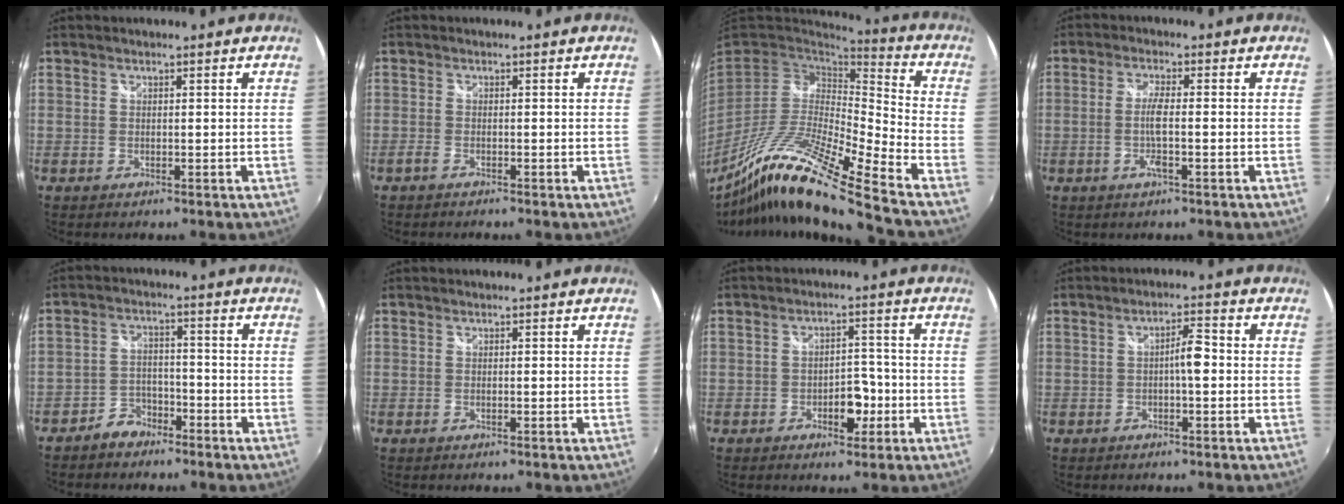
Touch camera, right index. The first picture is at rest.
{"total": 1.4, "force": [-1.2, 0.2, 0.6], "torque": [-0.017, -0.003, -0.026]}
{"total": 20.1, "force": [-14.2, 0.6, 14.2], "torque": [-0.257, -0.042, -0.270]}
{"total": 4.0, "force": [-1.3, 0.1, 3.8], "torque": [-0.074, -0.005, -0.024]}
{"total": 5.1, "force": [-4.1, 2.9, 0.9], "torque": [-0.032, 0.014, -0.072]}
{"total": 0.0}
{"total": 5.1, "force": [-2.2, 3.0, 3.5], "torque": [-0.059, 0.003, -0.027]}
{"total": 3.6, "force": [-0.6, 0.7, 3.5], "torque": [-0.057, 0.009, -0.011]}